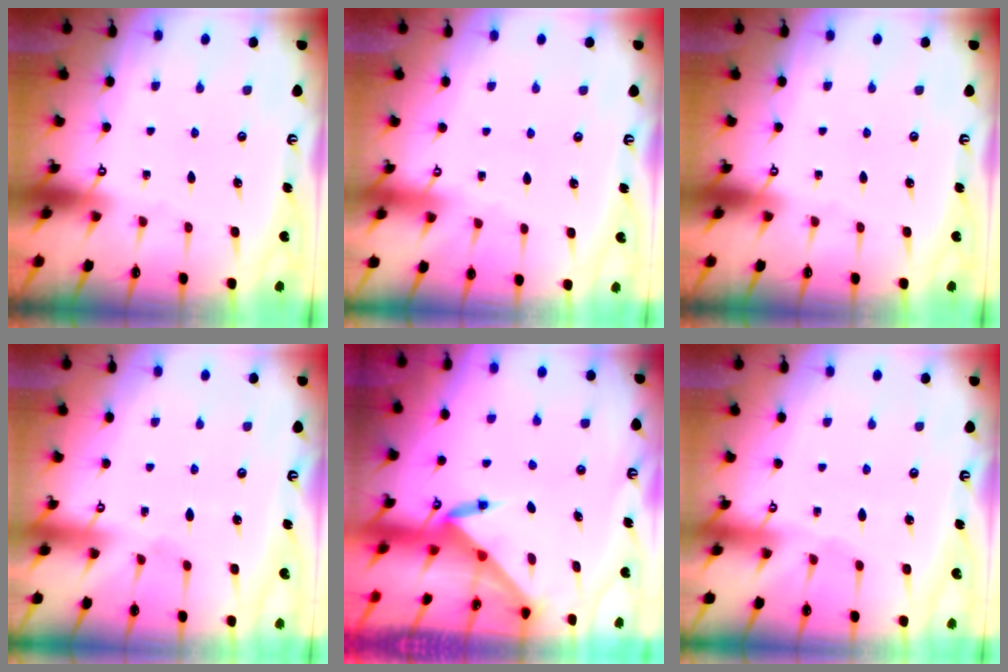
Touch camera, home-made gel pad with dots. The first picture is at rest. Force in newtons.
{"total": 0.8, "press": 0.7, "slide": 0.3}
{"total": 0.0}
{"total": 2.8, "press": 2.8, "slide": 0.4}
{"total": 3.6, "press": 3.6, "slide": 0.3}
{"total": 2.4, "press": 2.4, "slide": 0.4}